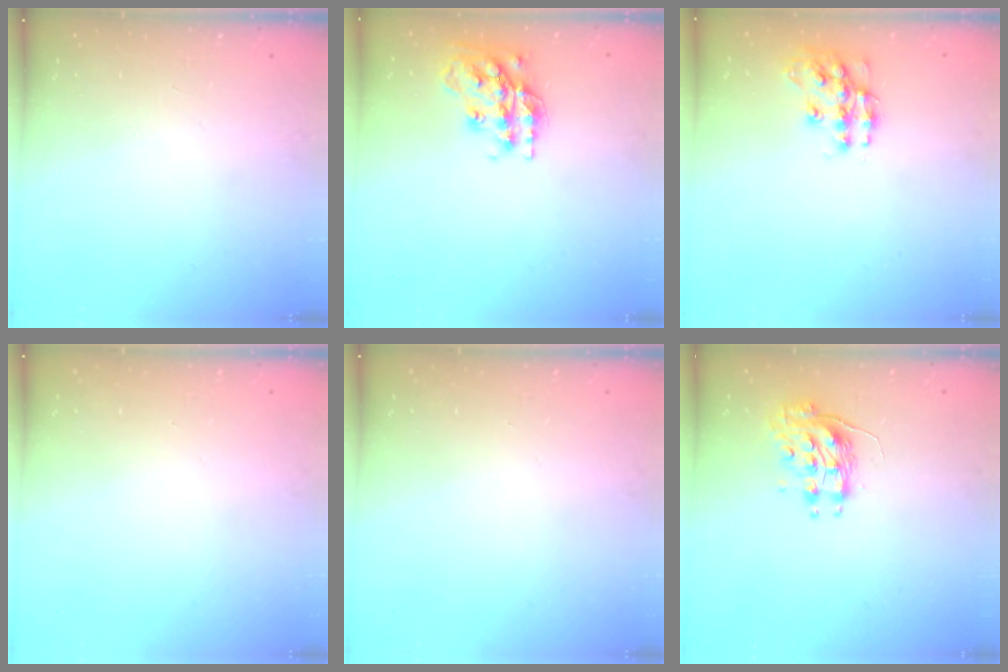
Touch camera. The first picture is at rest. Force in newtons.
{"total": 17.6, "press": 17.5, "slide": 1.3}
{"total": 11.9, "press": 11.9, "slide": 0.9}
{"total": 0.0}
{"total": 0.0}
{"total": 8.8, "press": 8.8, "slide": 0.0}